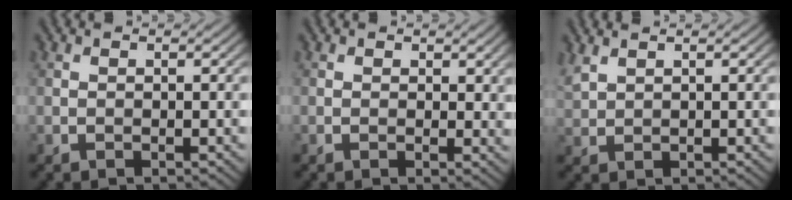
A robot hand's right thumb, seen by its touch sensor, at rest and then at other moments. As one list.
[{"total": 1.7, "force": [0.8, 1.0, 1.1], "torque": [-0.012, -0.004, 0.013]}, {"total": 2.1, "force": [1.8, 0.5, 0.9], "torque": [-0.032, 0.008, 0.046]}]